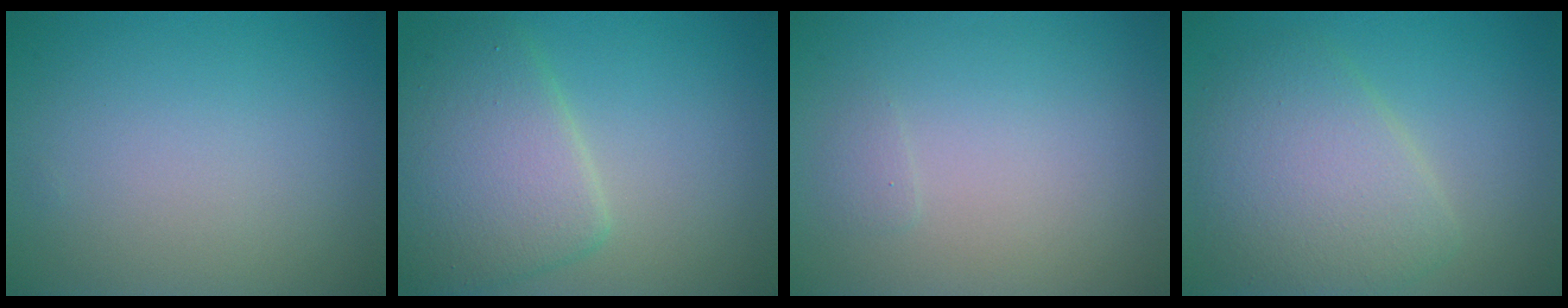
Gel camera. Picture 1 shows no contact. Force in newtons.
{"total": 6.2, "press": 6.2, "slide": 0.2}
{"total": 0.5, "press": 0.5, "slide": 0.0}
{"total": 5.8, "press": 5.8, "slide": 0.2}